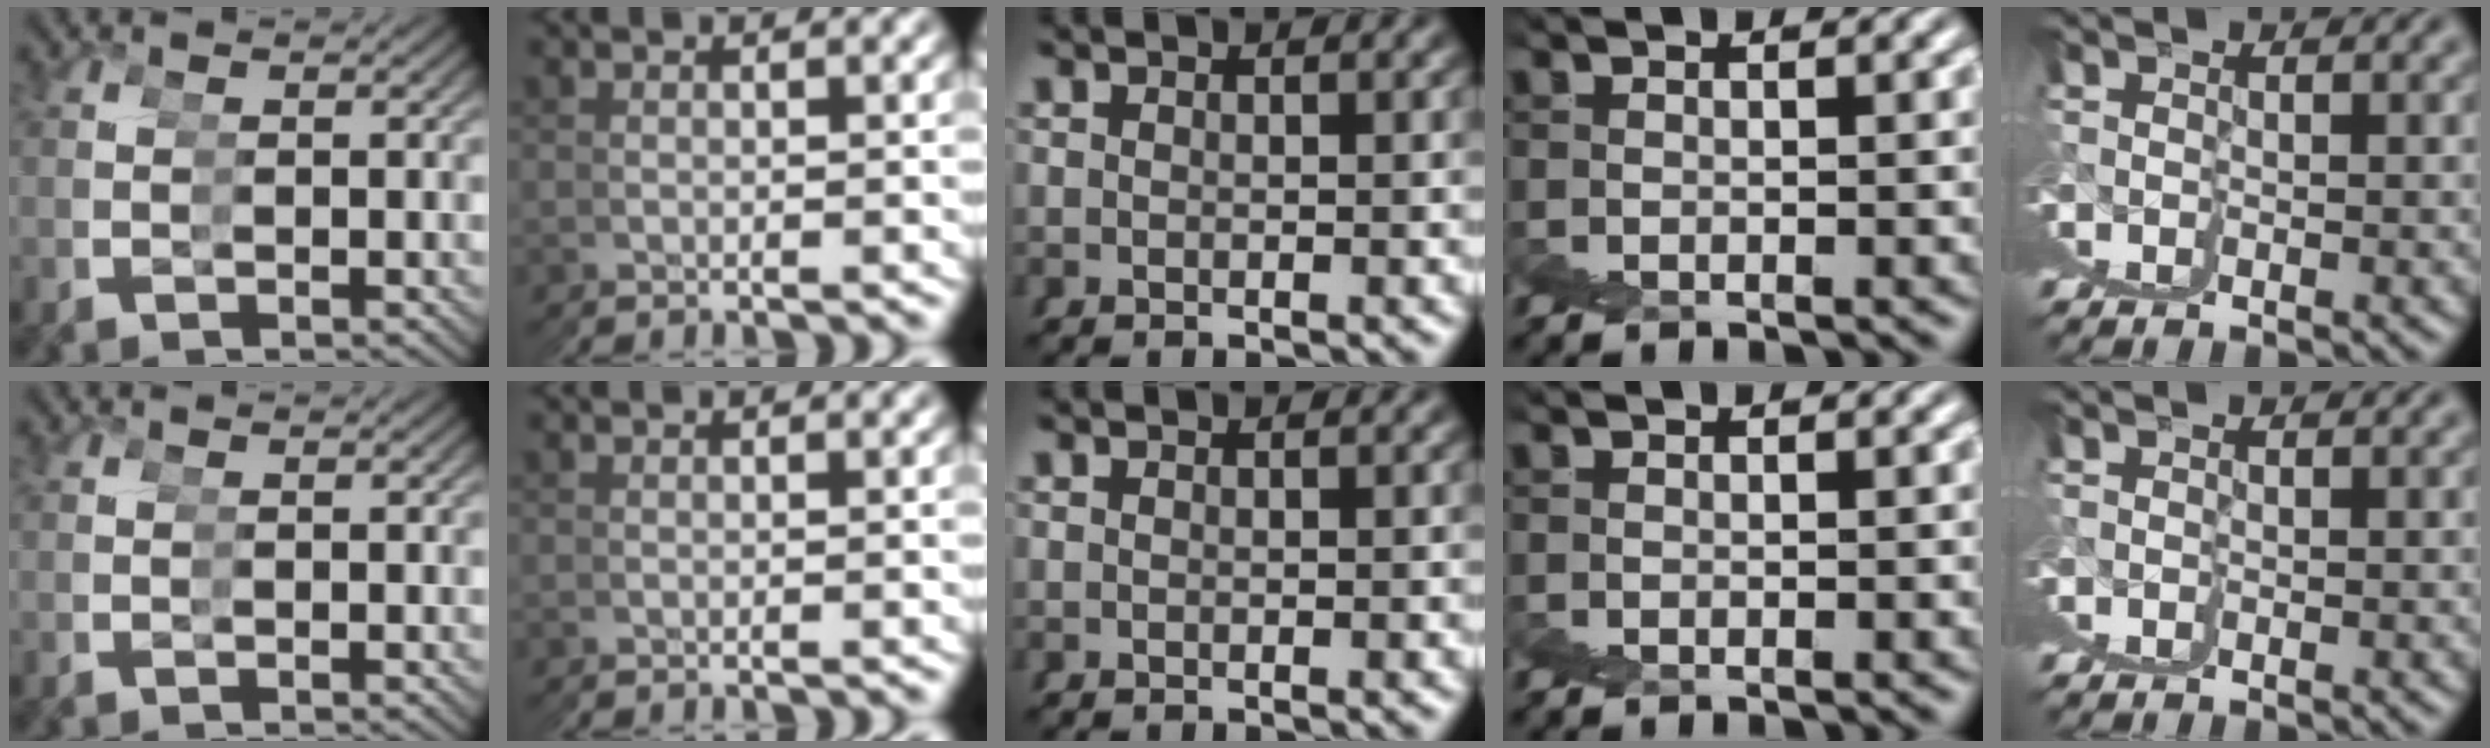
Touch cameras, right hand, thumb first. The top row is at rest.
{}